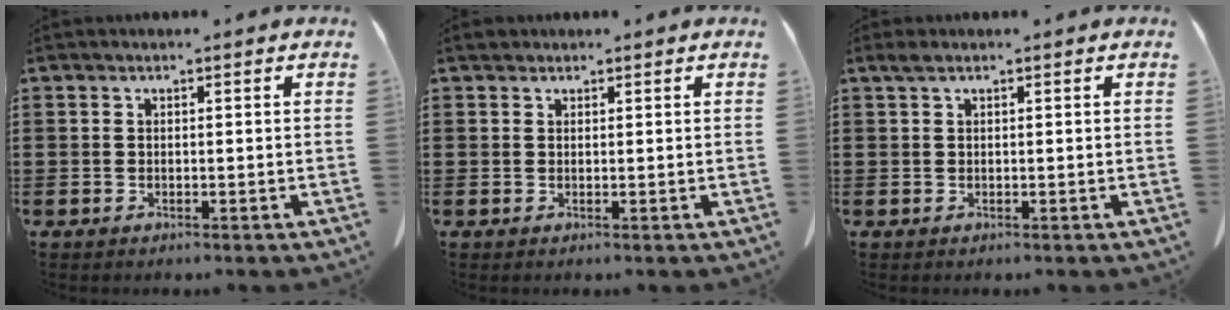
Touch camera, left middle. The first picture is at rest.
{"total": 0.9, "force": [0.8, 0.4, 0.1], "torque": [-0.004, 0.004, 0.016]}
{"total": 1.1, "force": [0.6, 0.2, 0.8], "torque": [-0.018, 0.002, 0.011]}